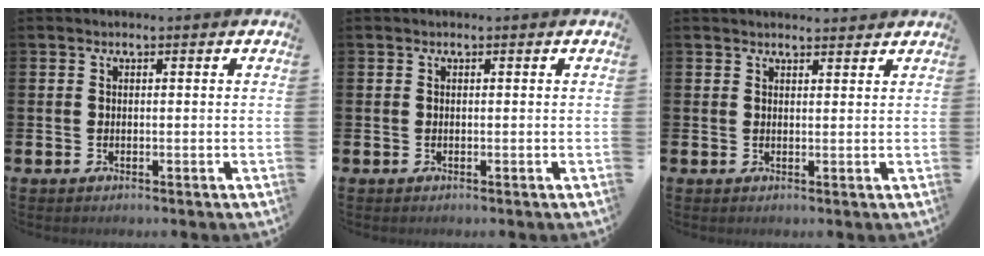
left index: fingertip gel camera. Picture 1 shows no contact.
{"total": 0.0}
{"total": 1.8, "force": [1.8, 0.3, 0.0], "torque": [0.004, -0.009, 0.030]}